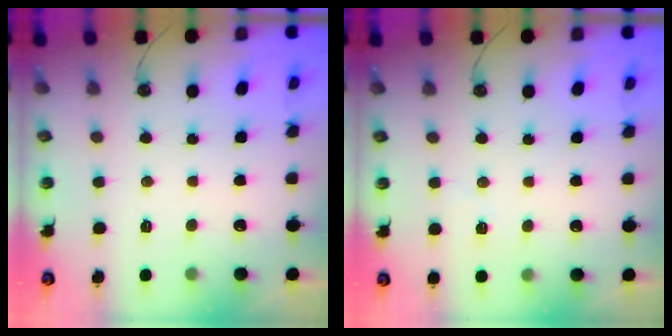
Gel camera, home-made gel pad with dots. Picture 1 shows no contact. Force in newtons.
{"total": 3.8, "press": 3.7, "slide": 1.0}